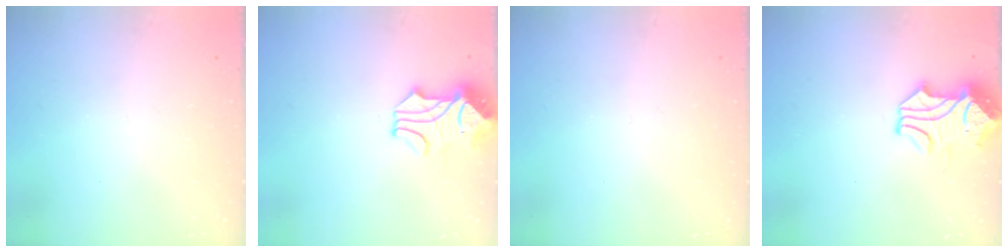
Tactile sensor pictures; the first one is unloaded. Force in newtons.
{"total": 2.2, "press": 2.0, "slide": 1.0}
{"total": 0.0}
{"total": 2.2, "press": 2.1, "slide": 0.7}